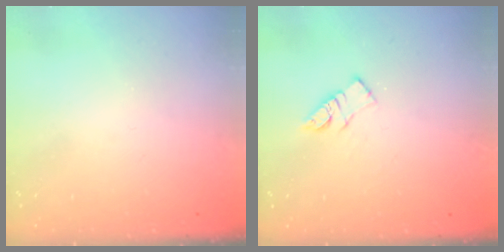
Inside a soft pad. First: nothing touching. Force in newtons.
{"total": 7.5, "press": 7.4, "slide": 0.4}